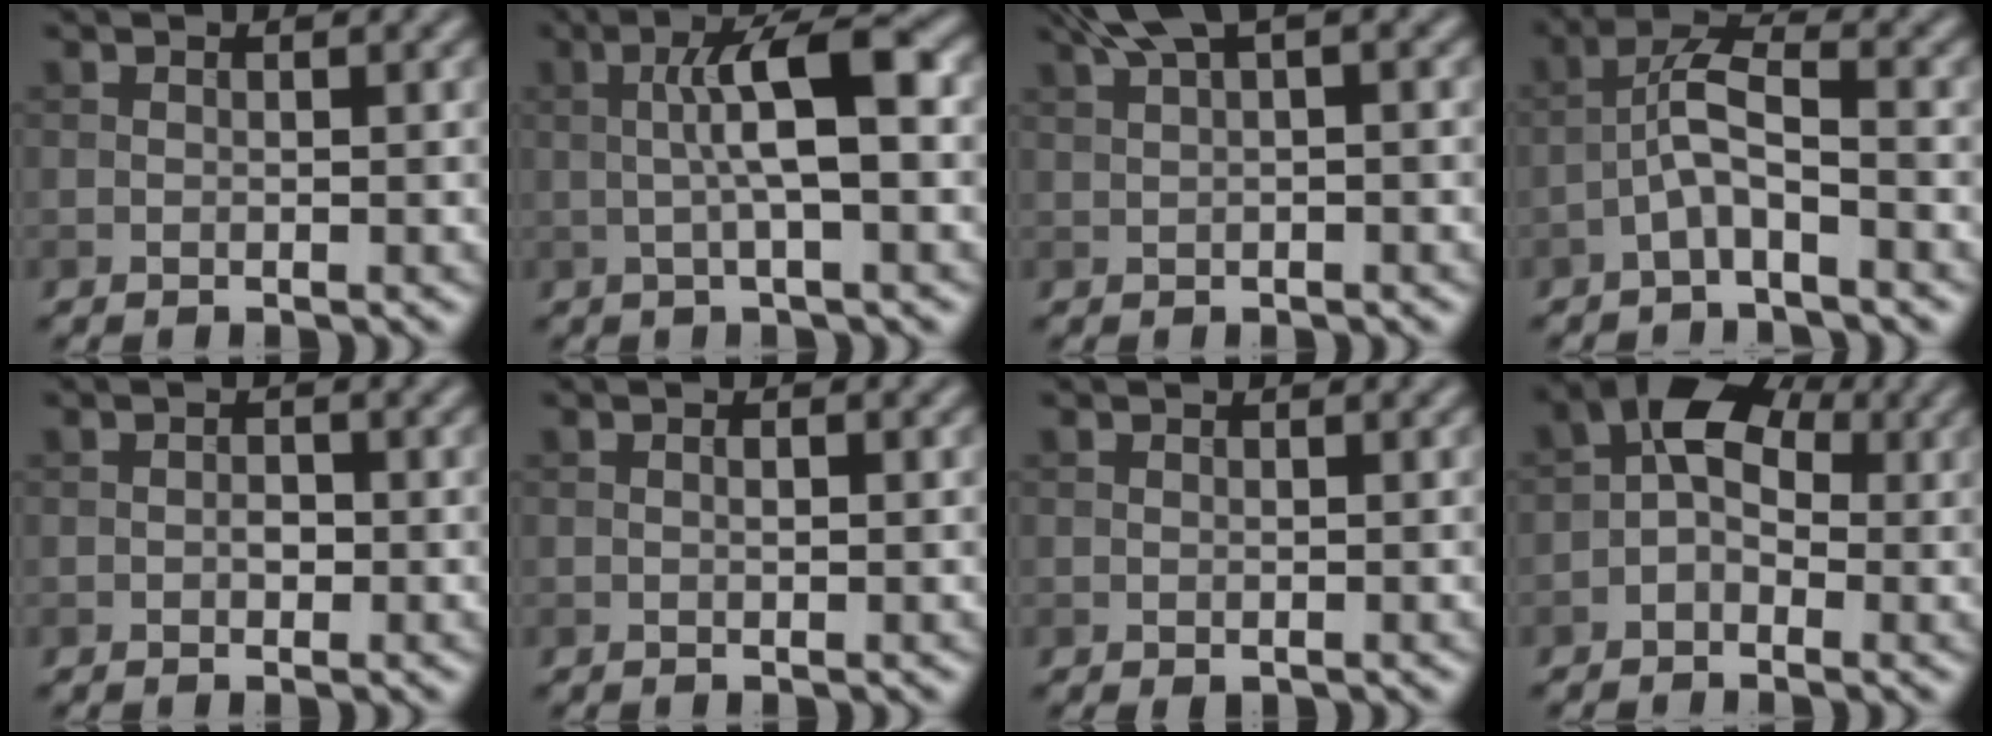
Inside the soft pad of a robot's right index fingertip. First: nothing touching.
{"total": 6.1, "force": [0.2, 1.2, 6.0], "torque": [-0.101, 0.013, -0.001]}
{"total": 3.9, "force": [2.0, 0.9, 3.2], "torque": [-0.064, 0.017, 0.038]}
{"total": 3.7, "force": [-1.8, 0.9, 3.1], "torque": [-0.065, 0.015, -0.042]}
{"total": 1.0, "force": [-0.2, 0.7, 0.7], "torque": [-0.010, 0.000, -0.007]}
{"total": 0.7, "force": [0.0, 0.2, 0.7], "torque": [-0.012, -0.001, 0.000]}
{"total": 0.0}
{"total": 4.9, "force": [-0.2, 3.3, 3.6], "torque": [-0.036, 0.020, -0.020]}